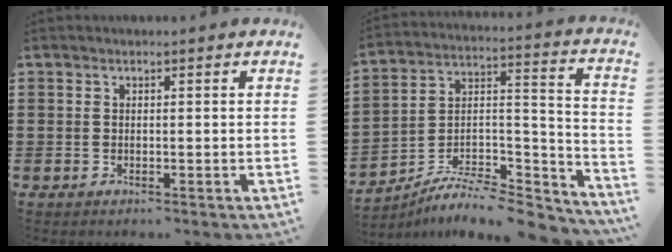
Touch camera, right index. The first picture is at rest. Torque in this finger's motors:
{"motor_torque": [1.33, 0.81, 0.19, 0.10]}